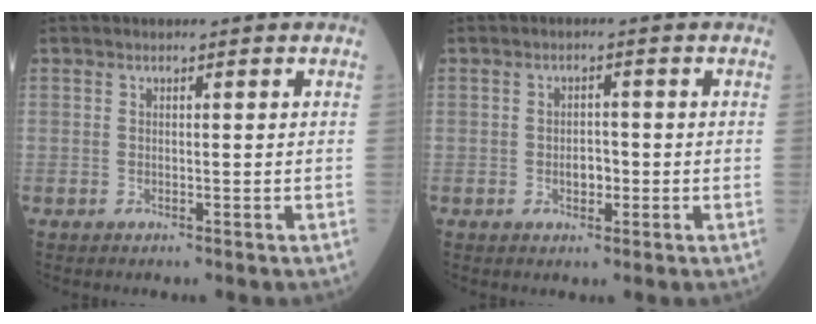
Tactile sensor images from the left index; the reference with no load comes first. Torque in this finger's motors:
{"motor_torque": [0.39, -0.01, 0.00, 0.01]}